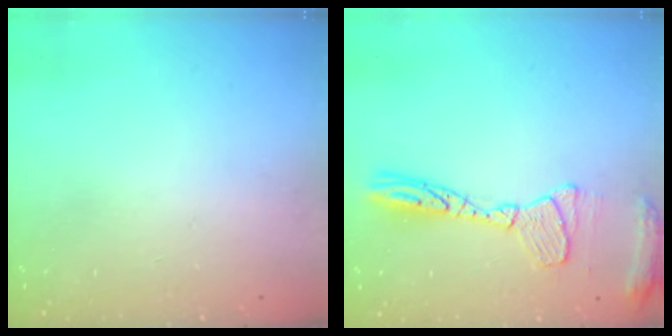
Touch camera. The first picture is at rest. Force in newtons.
{"total": 14.2, "press": 14.1, "slide": 1.2}